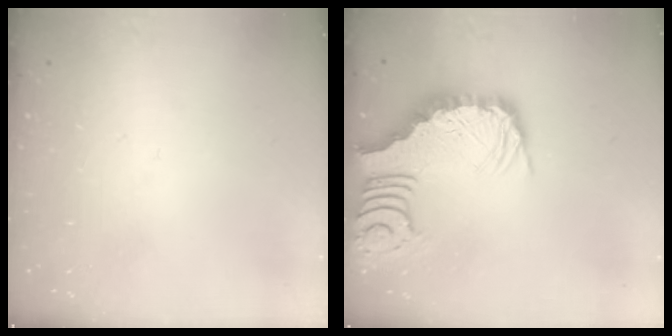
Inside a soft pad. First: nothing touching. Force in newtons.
{"total": 3.8, "press": 3.7, "slide": 0.7}